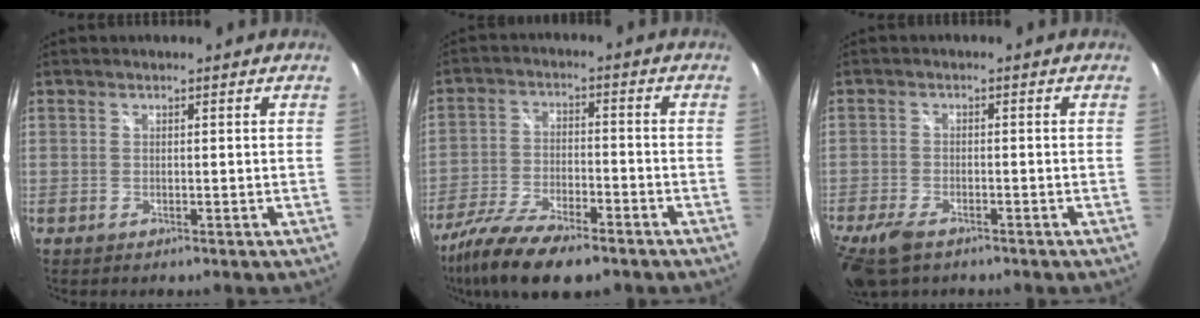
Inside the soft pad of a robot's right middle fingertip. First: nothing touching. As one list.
[{"total": 15.8, "force": [-11.7, 4.7, 9.5], "torque": [-0.205, -0.042, -0.211]}, {"total": 7.8, "force": [-5.5, 3.3, 4.4], "torque": [-0.121, -0.025, -0.104]}]